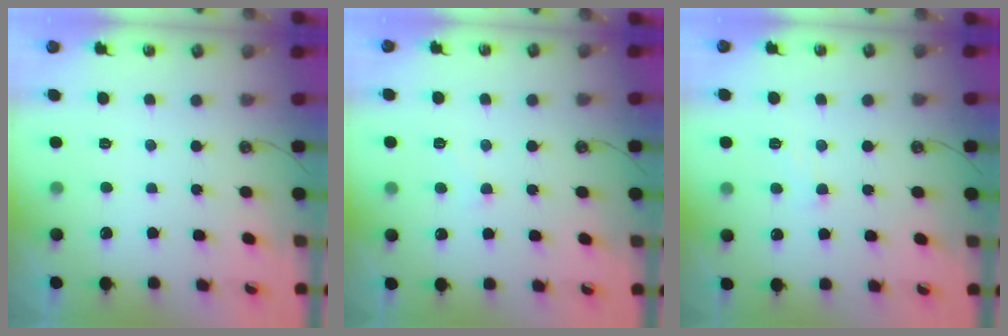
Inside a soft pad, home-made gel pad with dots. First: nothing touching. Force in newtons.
{"total": 0.6, "press": 0.5, "slide": 0.4}
{"total": 1.0, "press": 0.8, "slide": 0.5}